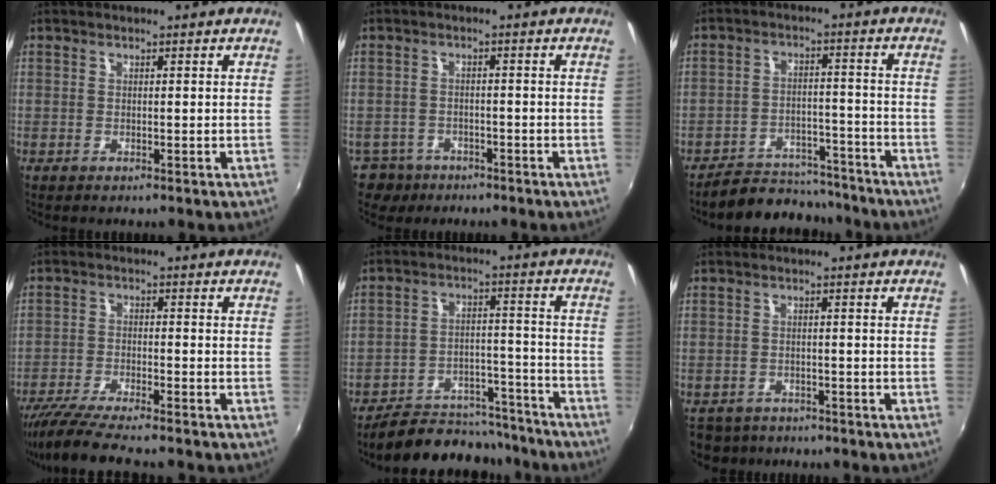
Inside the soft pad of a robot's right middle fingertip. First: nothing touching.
{"total": 5.0, "force": [-3.3, 3.7, 0.9], "torque": [-0.034, 0.004, -0.054]}
{"total": 10.6, "force": [-9.7, 4.0, 1.7], "torque": [-0.045, 0.027, -0.132]}
{"total": 9.9, "force": [-8.6, 0.4, 4.8], "torque": [-0.111, -0.027, -0.151]}
{"total": 15.1, "force": [-13.6, 5.7, 3.5], "torque": [-0.073, 0.034, -0.183]}
{"total": 5.5, "force": [-4.6, 2.8, 0.9], "torque": [-0.032, -0.005, -0.074]}